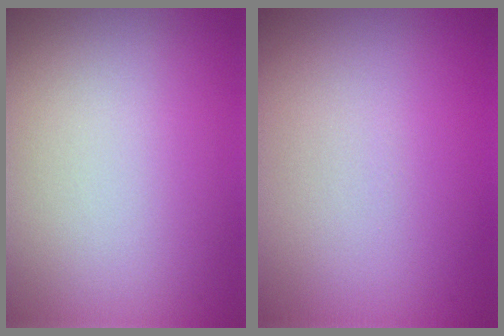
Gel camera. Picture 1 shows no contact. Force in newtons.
{"total": 0.0}